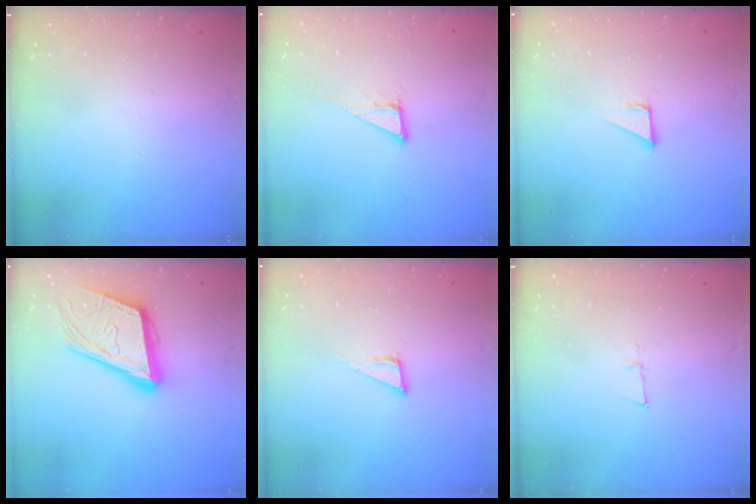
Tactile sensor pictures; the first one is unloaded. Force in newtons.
{"total": 5.6, "press": 5.6, "slide": 0.3}
{"total": 2.1, "press": 2.1, "slide": 0.0}
{"total": 20.1, "press": 19.6, "slide": 4.5}
{"total": 6.4, "press": 6.4, "slide": 0.4}
{"total": 3.9, "press": 3.8, "slide": 0.9}